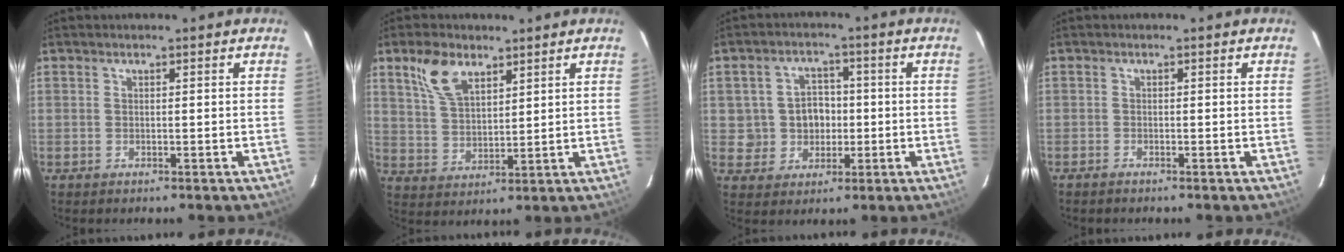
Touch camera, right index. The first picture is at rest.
{"total": 8.6, "force": [5.1, 4.6, 5.2], "torque": [-0.102, 0.016, 0.106]}
{"total": 6.6, "force": [-0.3, 6.3, 1.8], "torque": [-0.037, 0.026, 0.007]}
{"total": 0.7, "force": [-0.7, 0.1, 0.1], "torque": [-0.006, -0.002, -0.014]}